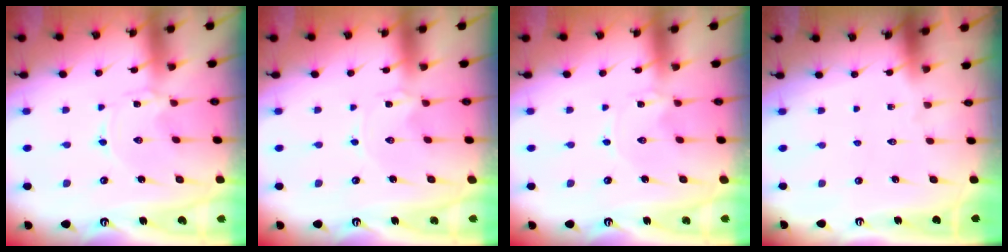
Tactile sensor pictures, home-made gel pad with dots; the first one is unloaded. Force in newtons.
{"total": 0.0}
{"total": 0.0}
{"total": 0.0}